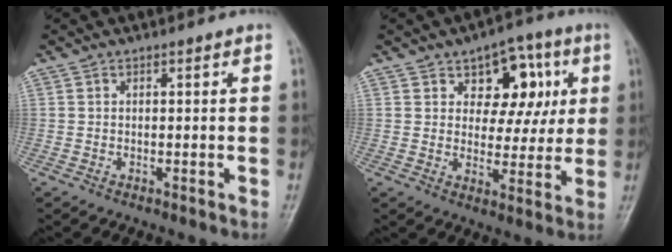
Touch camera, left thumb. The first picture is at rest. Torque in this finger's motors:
{"motor_torque": [0.27, -0.01, 0.02, -0.09, -0.01]}